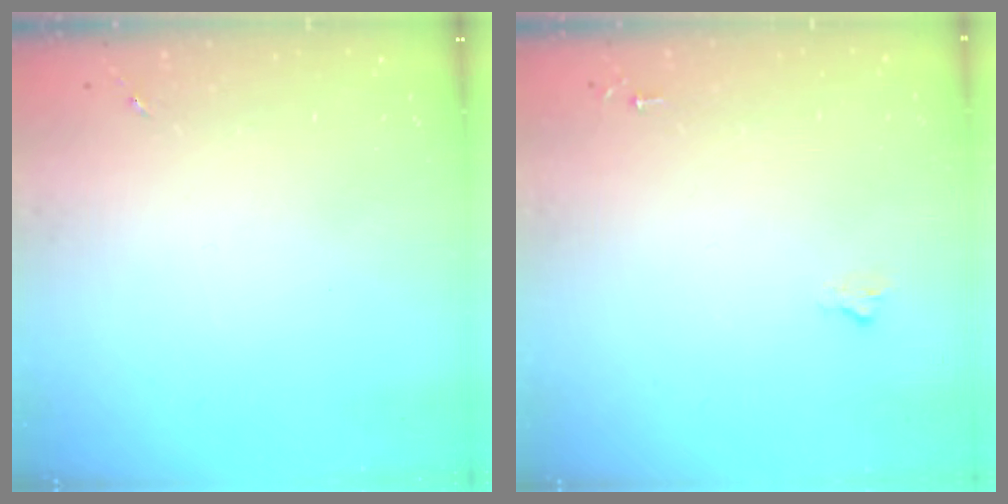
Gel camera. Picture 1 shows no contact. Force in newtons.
{"total": 1.6, "press": 1.6, "slide": 0.2}